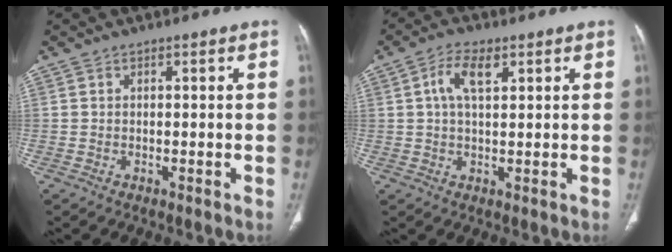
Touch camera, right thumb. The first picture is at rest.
{"total": 5.7, "force": [2.1, 2.7, 4.6], "torque": [-0.089, 0.005, 0.038]}